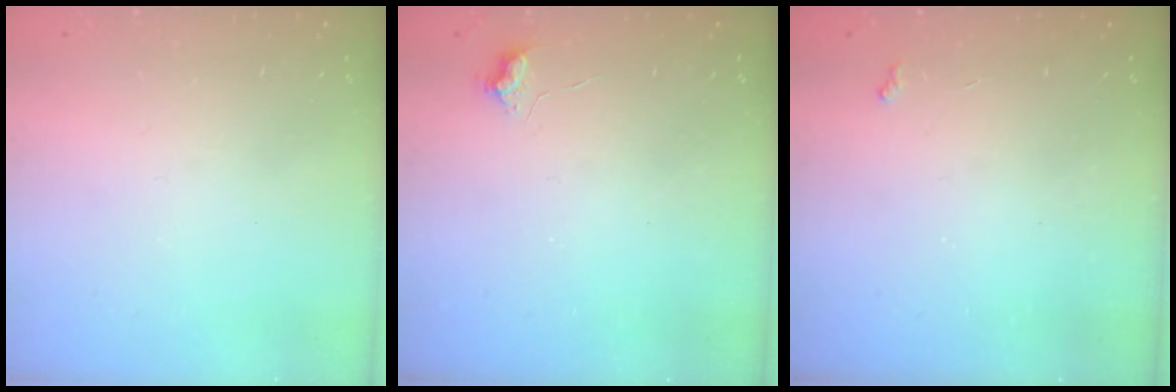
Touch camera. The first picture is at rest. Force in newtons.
{"total": 5.1, "press": 5.0, "slide": 0.7}
{"total": 2.9, "press": 2.8, "slide": 0.5}